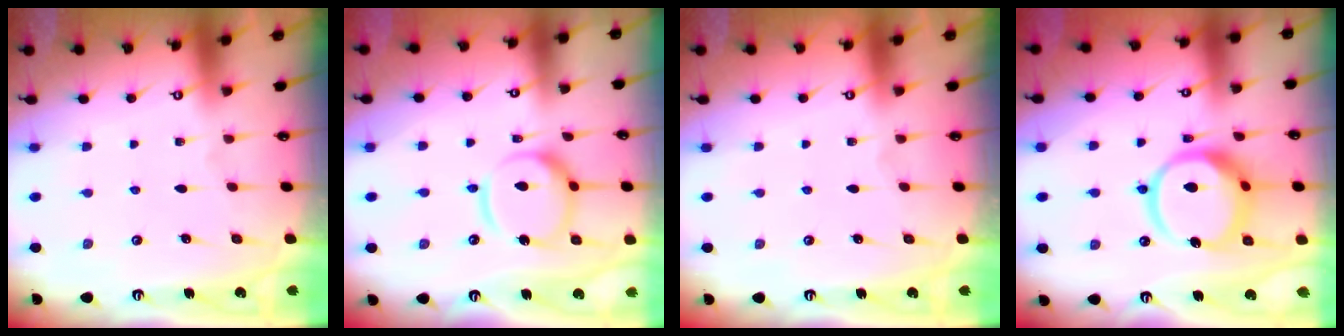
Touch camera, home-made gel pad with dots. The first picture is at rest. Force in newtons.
{"total": 13.5, "press": 13.5, "slide": 1.3}
{"total": 0.0}
{"total": 14.7, "press": 14.6, "slide": 1.9}